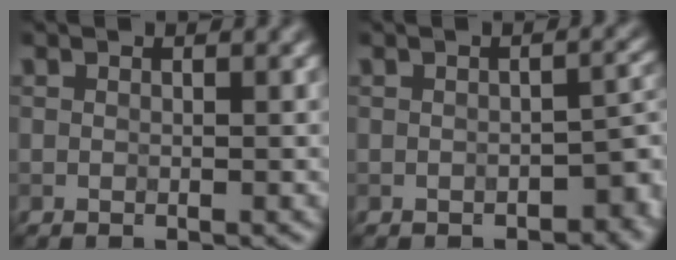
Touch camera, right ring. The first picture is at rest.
{"total": 3.5, "force": [-1.7, 1.9, 2.4], "torque": [-0.018, 0.003, -0.023]}